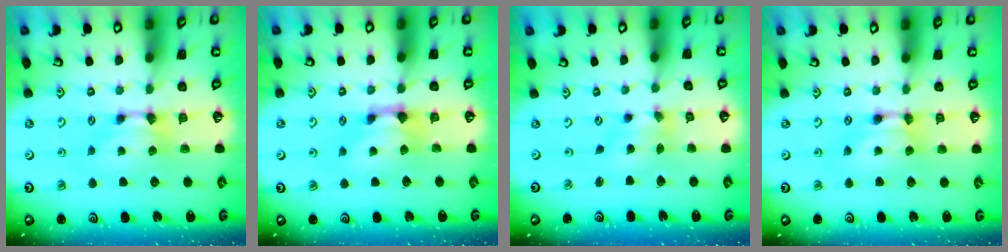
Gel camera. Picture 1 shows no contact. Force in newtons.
{"total": 1.1, "press": 0.1, "slide": 1.1}
{"total": 1.5, "press": 0.7, "slide": 1.3}
{"total": 1.5, "press": 1.5, "slide": 0.2}